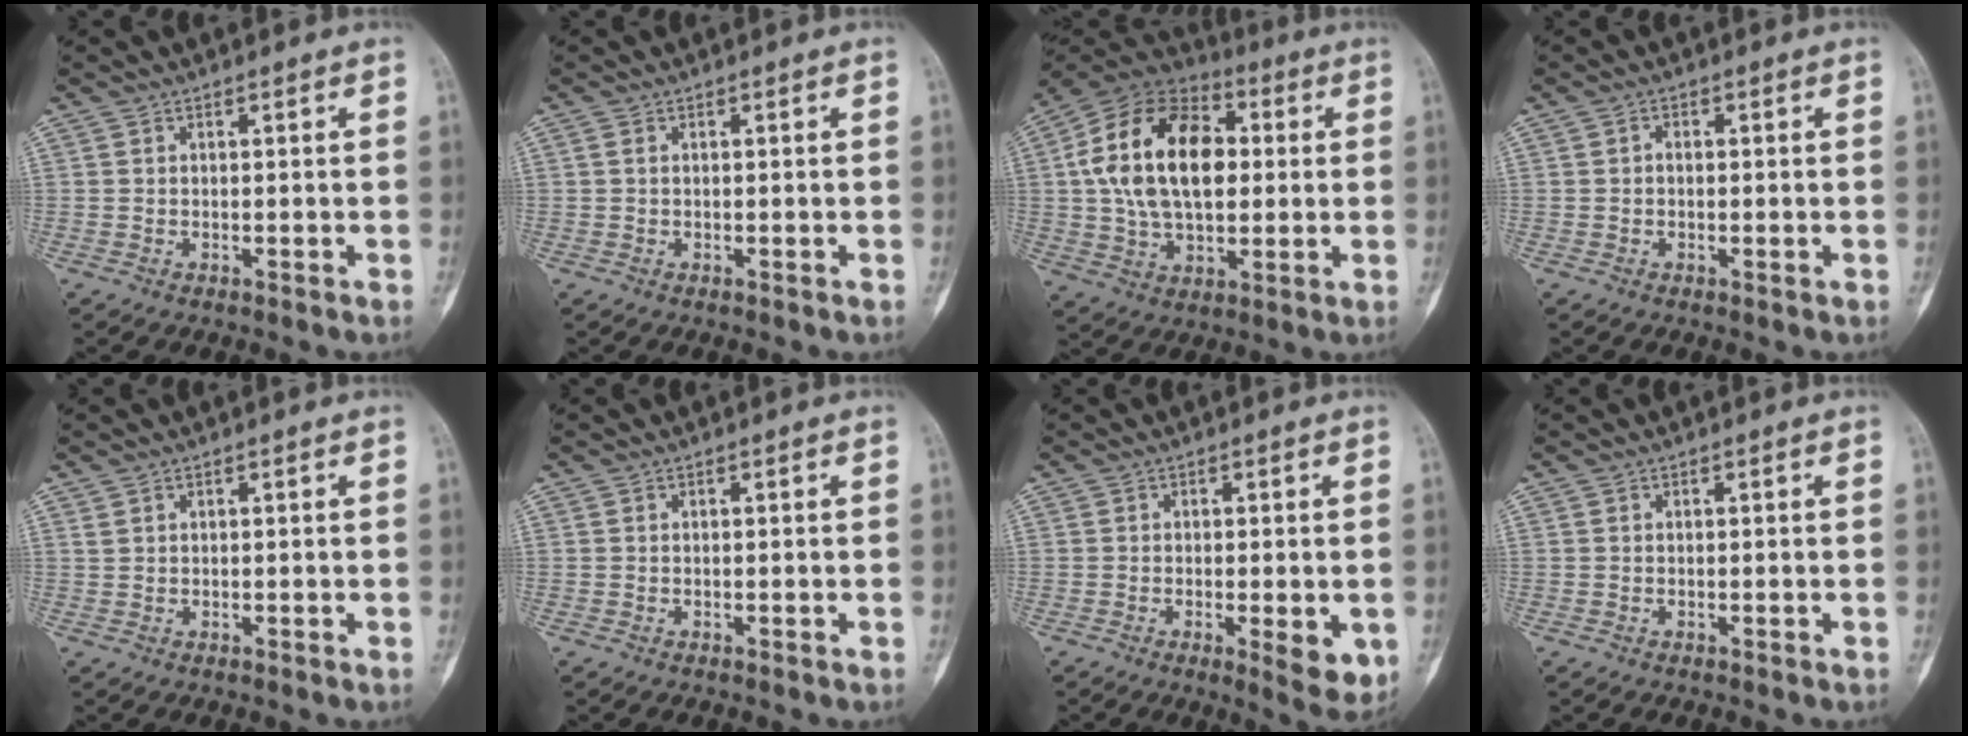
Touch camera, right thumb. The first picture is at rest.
{"total": 0.7, "force": [0.2, 0.4, 0.5], "torque": [-0.015, 0.005, 0.005]}
{"total": 21.9, "force": [2.8, 13.6, 17.0], "torque": [-0.283, 0.015, 0.044]}
{"total": 1.0, "force": [-0.1, 0.7, 0.7], "torque": [-0.005, 0.002, -0.005]}
{"total": 0.7, "force": [0.5, 0.4, 0.2], "torque": [-0.004, 0.000, 0.013]}
{"total": 0.0}
{"total": 6.6, "force": [-1.7, 2.1, 6.1], "torque": [-0.073, -0.013, -0.018]}
{"total": 0.0}